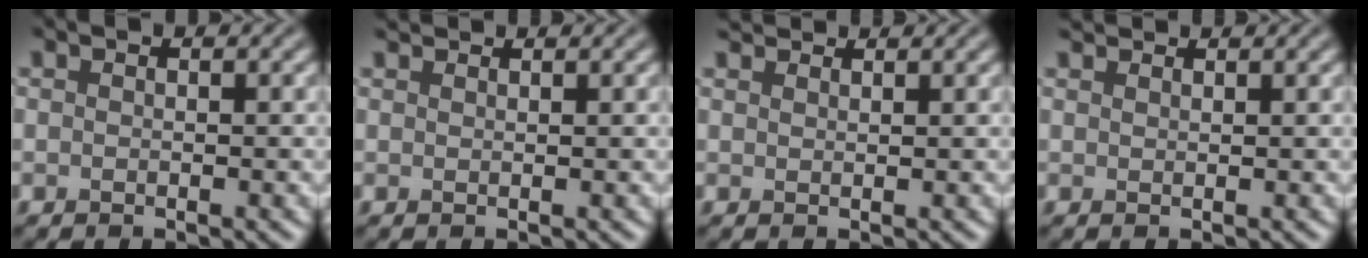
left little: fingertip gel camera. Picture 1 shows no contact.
{"total": 1.7, "force": [1.6, 0.1, 0.4], "torque": [-0.013, 0.002, 0.020]}
{"total": 2.5, "force": [2.4, 0.3, 0.6], "torque": [-0.016, 0.005, 0.034]}
{"total": 2.0, "force": [1.9, 0.2, 0.5], "torque": [-0.015, 0.004, 0.026]}